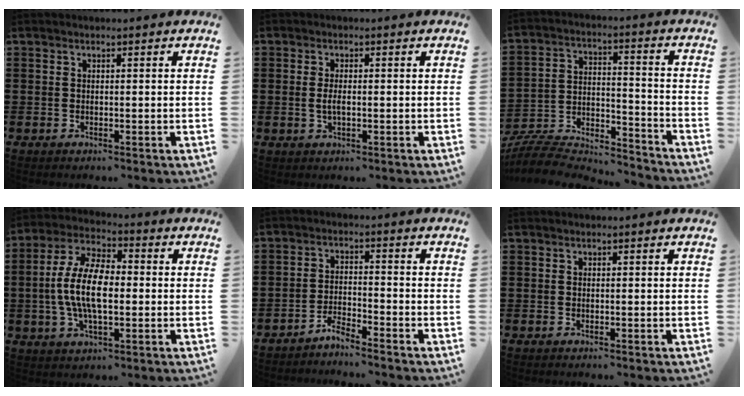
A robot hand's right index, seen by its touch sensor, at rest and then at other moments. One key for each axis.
{"total": 2.2, "fx": -0.1, "fy": 0.8, "fz": 2.0, "tx": -0.054, "ty": -0.006, "tz": -0.007}
{"total": 7.2, "fx": -6.8, "fy": 1.4, "fz": 1.6, "tx": -0.039, "ty": -0.002, "tz": -0.138}
{"total": 10.3, "fx": -0.8, "fy": 4.7, "fz": 9.1, "tx": -0.203, "ty": -0.001, "tz": -0.021}
{"total": 3.2, "fx": -3.2, "fy": -0.4, "fz": 0.1, "tx": -0.016, "ty": -0.001, "tz": -0.069}
{"total": 0.0}